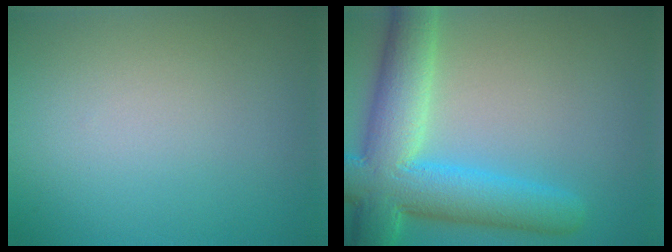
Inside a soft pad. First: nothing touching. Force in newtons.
{"total": 9.6, "press": 9.6, "slide": 0.4}